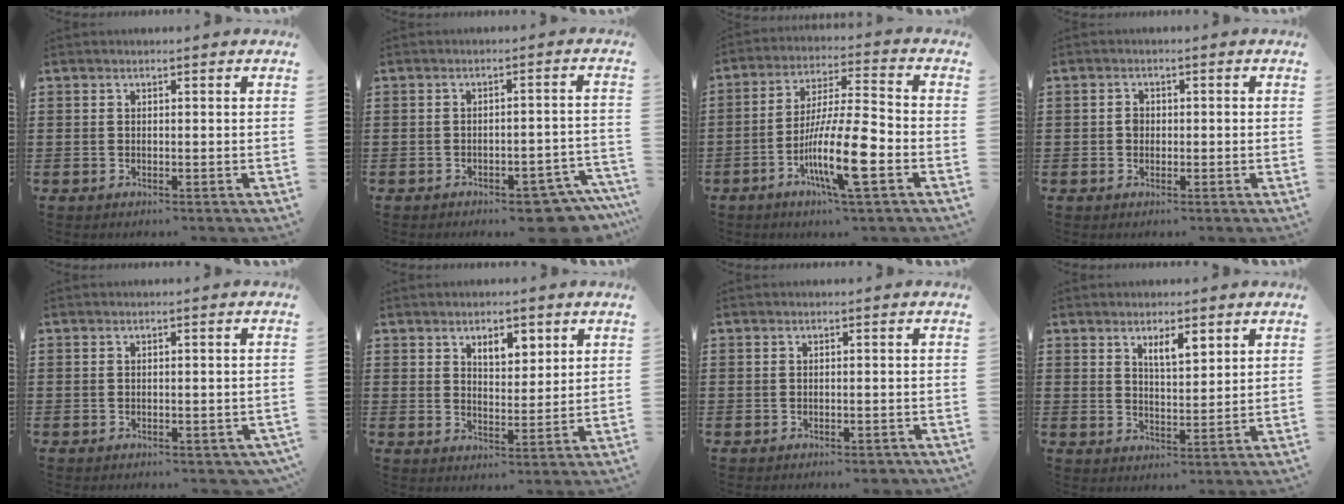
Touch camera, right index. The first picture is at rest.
{"total": 4.8, "force": [-4.2, 0.8, 2.2], "torque": [-0.032, 0.003, -0.077]}
{"total": 13.0, "force": [-4.9, 2.3, 11.8], "torque": [-0.229, -0.005, -0.091]}
{"total": 1.5, "force": [-0.1, 1.1, 1.0], "torque": [-0.021, 0.007, -0.004]}
{"total": 0.9, "force": [-0.8, 0.3, 0.4], "torque": [-0.010, -0.003, -0.016]}
{"total": 4.3, "force": [2.6, 2.1, 2.7], "torque": [-0.045, 0.003, 0.042]}
{"total": 0.9, "force": [-0.8, 0.2, 0.5], "torque": [-0.013, -0.005, -0.014]}
{"total": 3.8, "force": [2.3, 1.1, 2.8], "torque": [-0.042, -0.001, 0.036]}